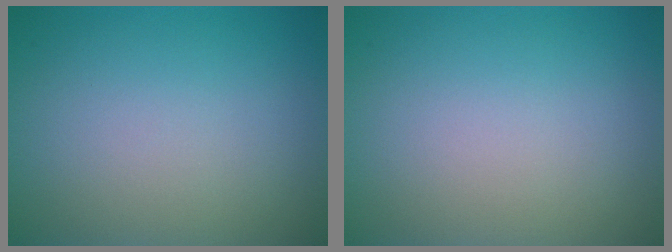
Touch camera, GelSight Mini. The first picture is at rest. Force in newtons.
{"total": 0.0}